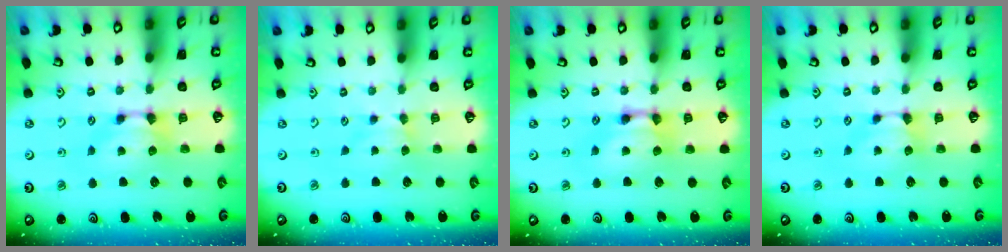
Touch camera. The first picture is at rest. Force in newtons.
{"total": 1.8, "press": 1.8, "slide": 0.4}
{"total": 2.5, "press": 2.5, "slide": 0.1}
{"total": 0.9, "press": 0.8, "slide": 0.3}